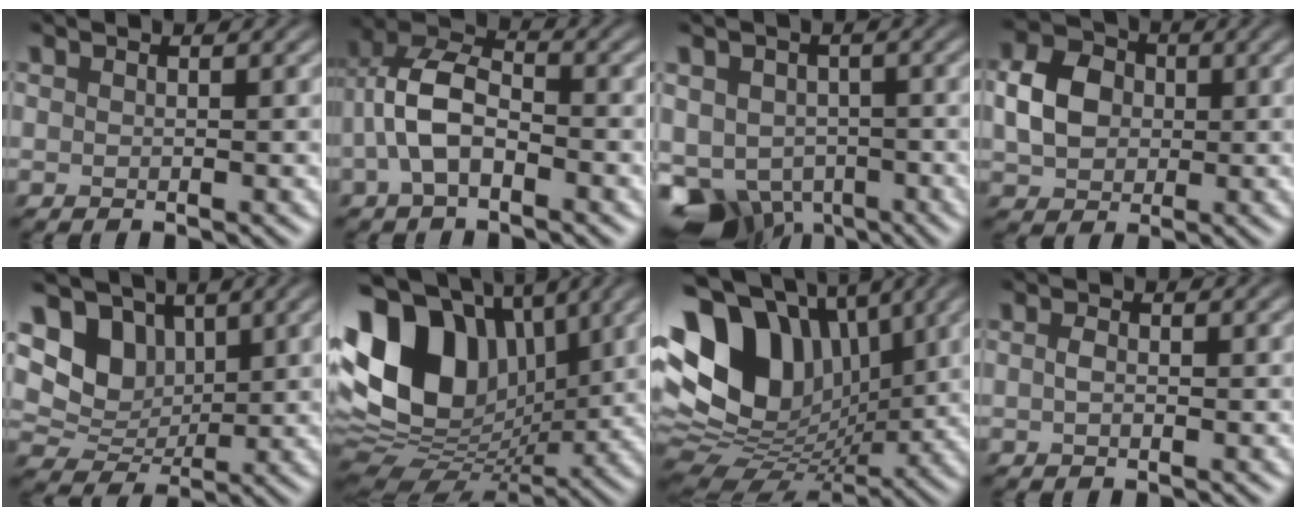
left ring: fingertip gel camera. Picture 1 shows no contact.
{"total": 5.4, "force": [-2.7, 2.7, 3.8], "torque": [-0.074, 0.005, -0.066]}
{"total": 8.3, "force": [-4.9, 5.7, 3.5], "torque": [-0.050, -0.018, -0.083]}
{"total": 4.7, "force": [-1.1, 3.7, 2.6], "torque": [-0.058, 0.000, -0.030]}
{"total": 8.4, "force": [2.2, 6.4, 5.0], "torque": [-0.104, 0.015, 0.021]}
{"total": 15.3, "force": [2.3, 10.5, 10.9], "torque": [-0.234, 0.019, 0.027]}
{"total": 13.0, "force": [2.1, 8.8, 9.4], "torque": [-0.191, 0.009, 0.025]}
{"total": 1.1, "force": [-1.0, 0.3, 0.3], "torque": [-0.008, -0.004, -0.021]}